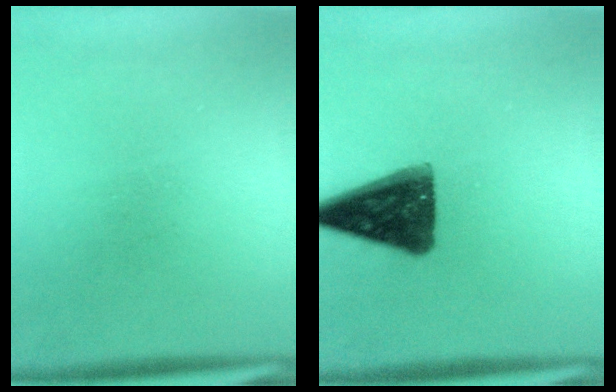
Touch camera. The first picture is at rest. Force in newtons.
{"total": 13.0}